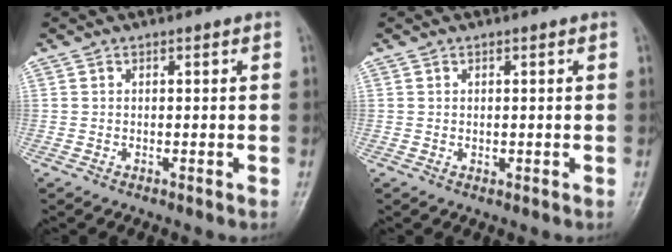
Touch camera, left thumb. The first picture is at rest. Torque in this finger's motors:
{"motor_torque": [-0.12, -0.08, 0.06, 0.01, 0.00]}